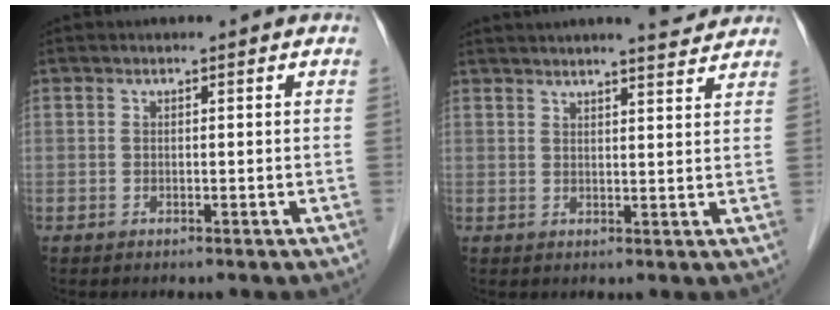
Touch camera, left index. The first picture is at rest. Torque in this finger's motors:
{"motor_torque": [0.99, -1.15, 0.35, 0.05]}